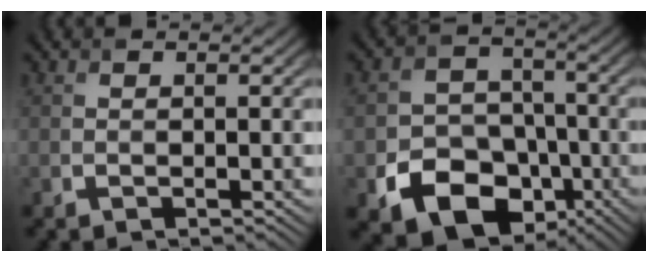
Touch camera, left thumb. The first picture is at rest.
{"total": 11.6, "force": [-5.5, 8.7, 5.4], "torque": [-0.091, -0.036, -0.109]}